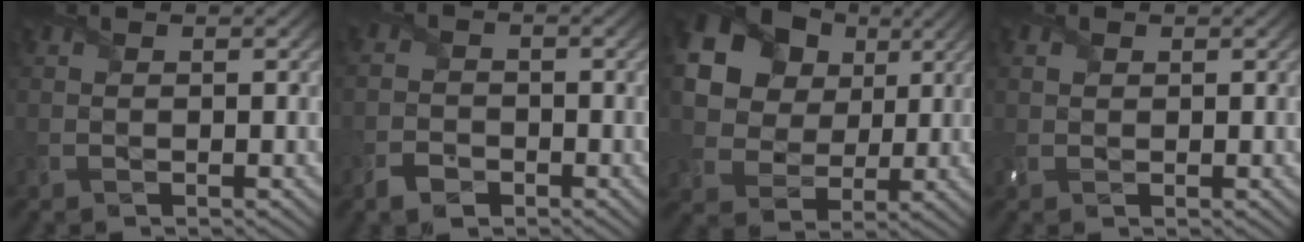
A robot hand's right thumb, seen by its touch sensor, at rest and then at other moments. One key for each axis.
{"total": 2.6, "fx": -1.9, "fy": 1.6, "fz": 0.9, "tx": -0.026, "ty": -0.001, "tz": -0.046}
{"total": 19.2, "fx": 8.1, "fy": 14.8, "fz": 9.0, "tx": -0.250, "ty": 0.052, "tz": 0.173}
{"total": 1.5, "fx": 0.5, "fy": 1.2, "fz": 0.6, "tx": -0.024, "ty": 0.001, "tz": 0.008}